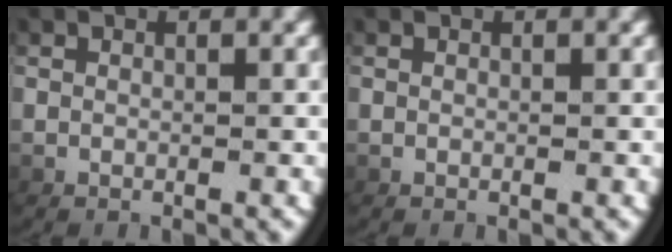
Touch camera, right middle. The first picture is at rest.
{"total": 0.0}